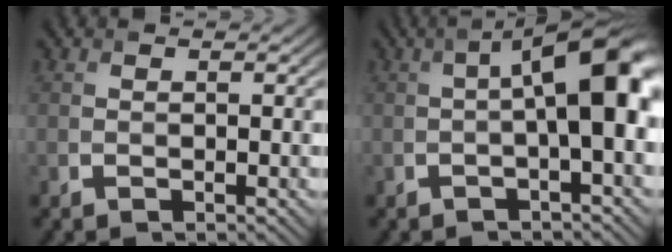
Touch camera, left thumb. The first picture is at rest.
{"total": 9.3, "force": [0.1, 3.1, 8.8], "torque": [-0.130, 0.017, -0.002]}